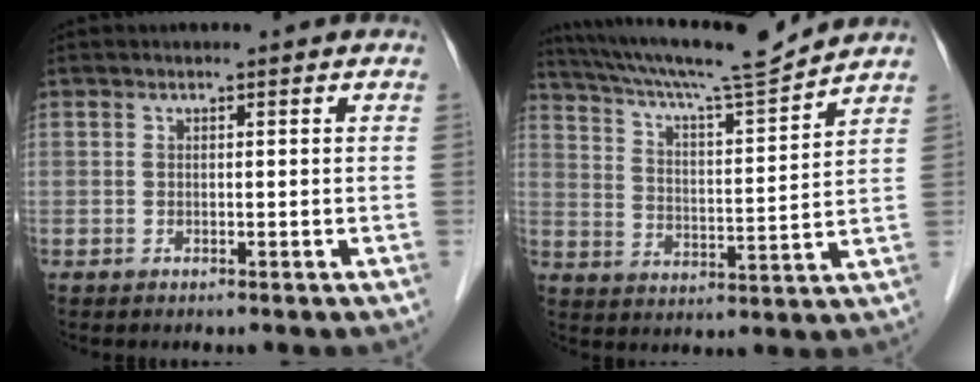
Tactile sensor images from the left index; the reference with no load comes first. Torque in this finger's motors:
{"motor_torque": [0.05, -0.15, 0.34, 0.12]}